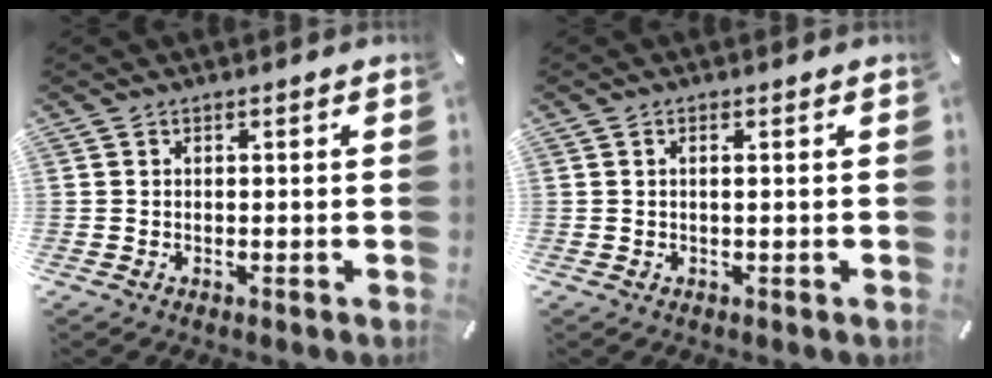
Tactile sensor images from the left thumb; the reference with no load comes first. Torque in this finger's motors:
{"motor_torque": [-0.29, -0.12, 0.05, 0.15, -0.01]}